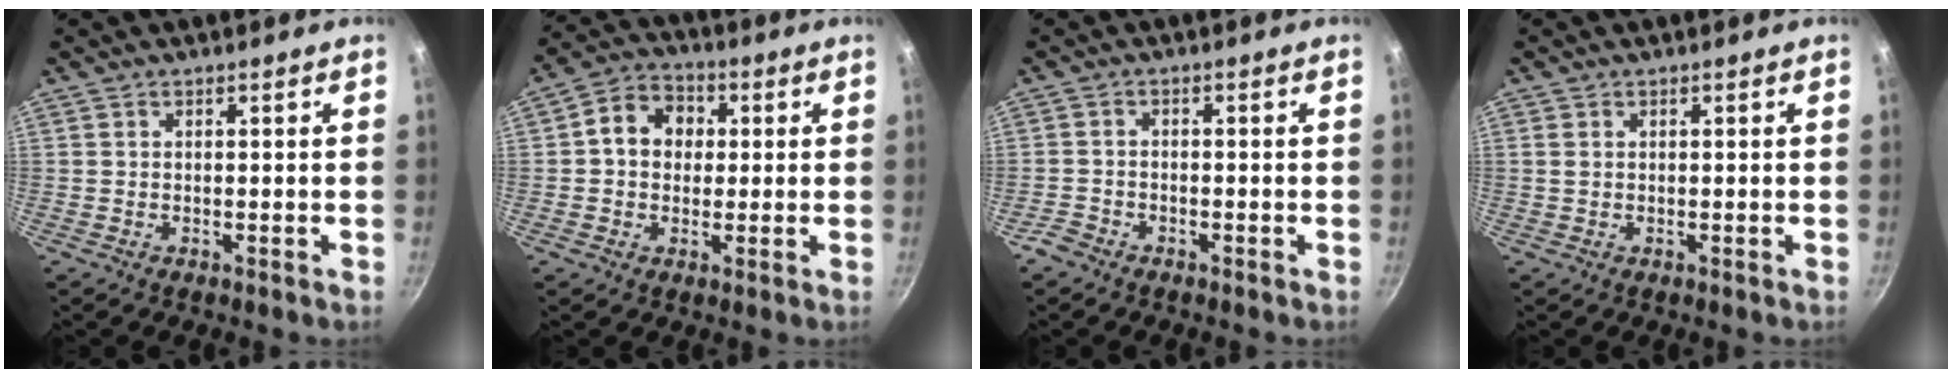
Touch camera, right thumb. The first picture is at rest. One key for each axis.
{"total": 8.8, "fx": 1.1, "fy": 7.3, "fz": 4.8, "tx": -0.050, "ty": 0.017, "tz": 0.002}
{"total": 2.6, "fx": -2.0, "fy": 1.4, "fz": 0.7, "tx": -0.022, "ty": 0.019, "tz": -0.040}
{"total": 1.1, "fx": 0.3, "fy": 0.8, "fz": 0.6, "tx": -0.013, "ty": 0.001, "tz": 0.005}